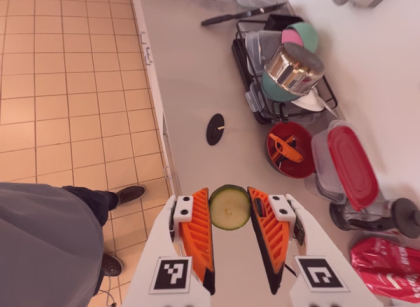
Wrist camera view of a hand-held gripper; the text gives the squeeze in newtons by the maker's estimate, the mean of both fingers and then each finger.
{"total": 7.4, "left": 7.6, "right": 7.2}